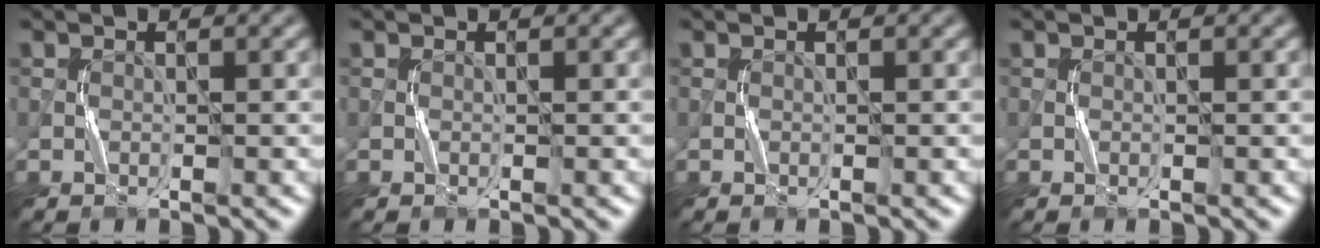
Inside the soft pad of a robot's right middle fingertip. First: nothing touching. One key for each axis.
{"total": 0.0}
{"total": 0.0}
{"total": 0.0}